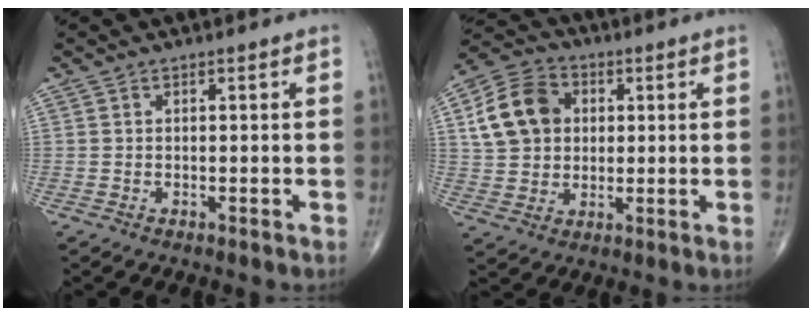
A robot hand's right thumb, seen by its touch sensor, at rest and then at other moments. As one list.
[{"total": 12.4, "force": [2.6, 9.9, 7.0], "torque": [-0.111, 0.010, 0.040]}]